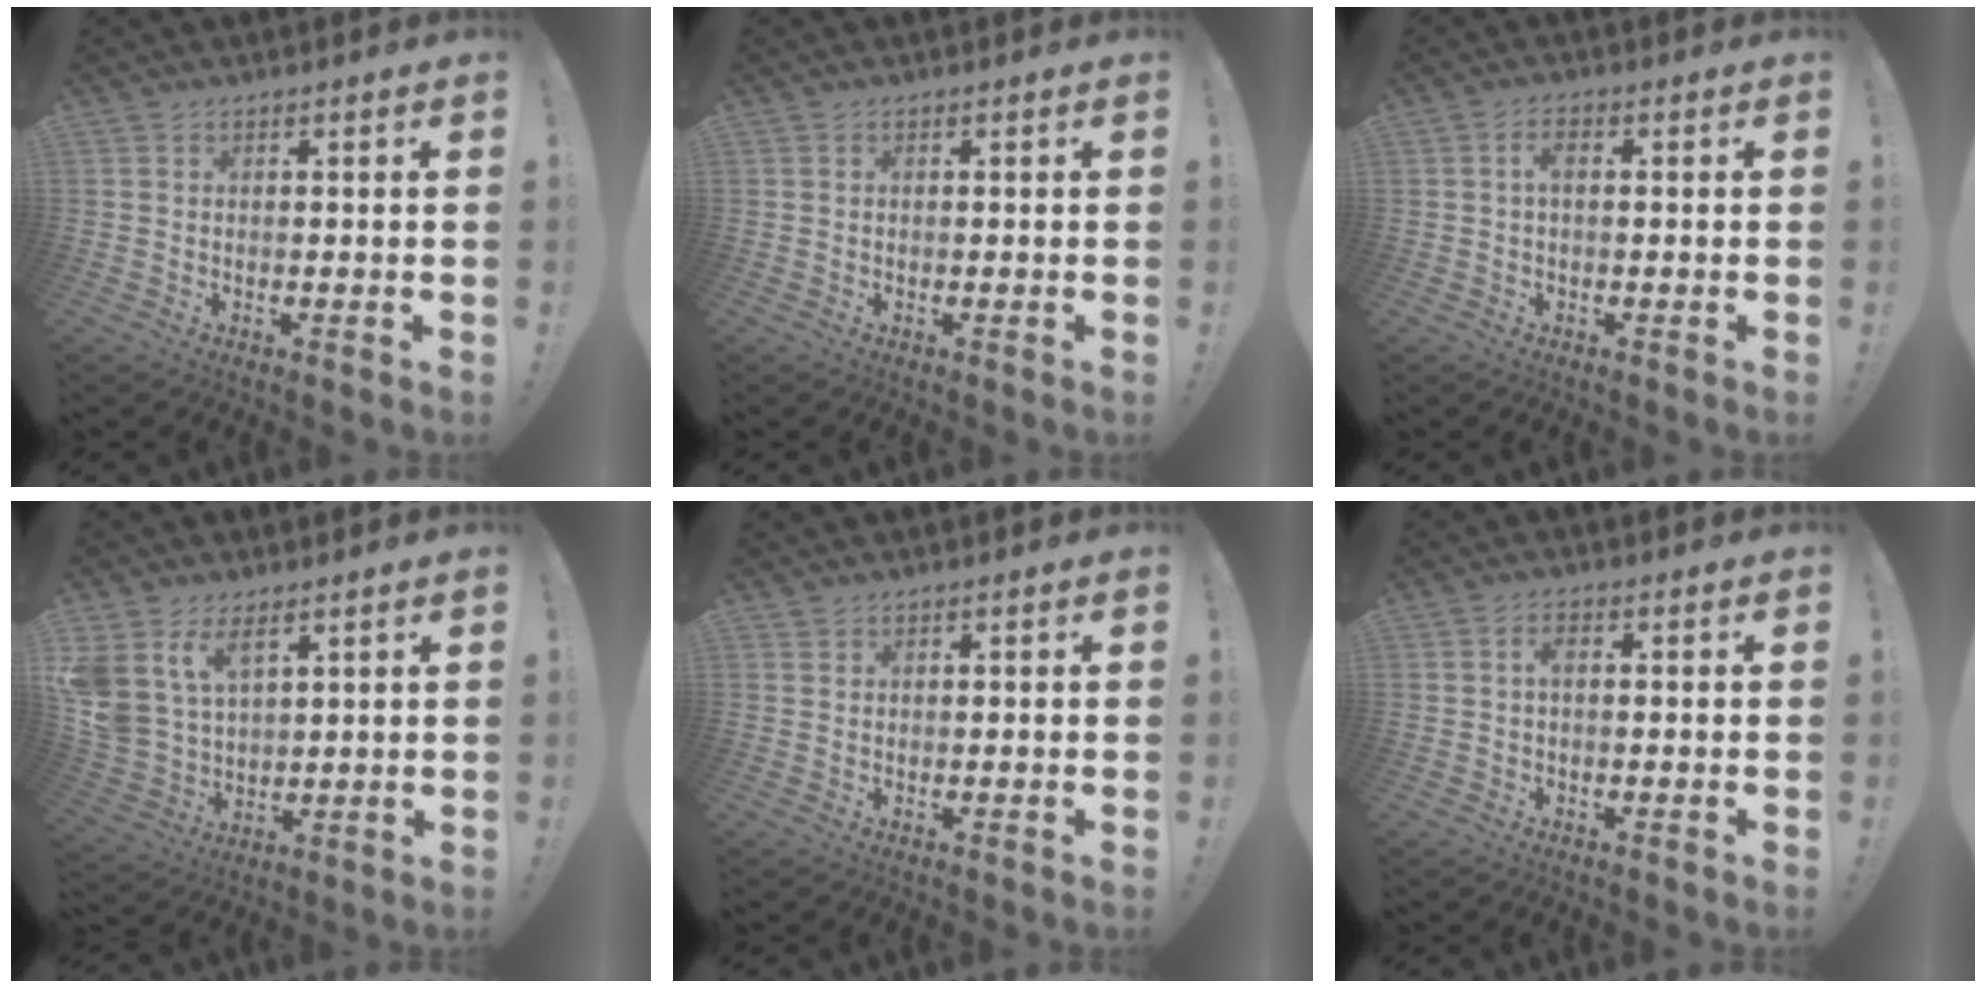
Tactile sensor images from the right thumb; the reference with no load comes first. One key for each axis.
{"total": 0.0}
{"total": 2.8, "fx": 0.1, "fy": 1.3, "fz": 2.4, "tx": -0.042, "ty": 0.008, "tz": -0.001}
{"total": 10.3, "fx": 6.1, "fy": 6.3, "fz": 5.2, "tx": -0.120, "ty": -0.033, "tz": 0.124}
{"total": 0.6, "fx": 0.5, "fy": 0.3, "fz": 0.1, "tx": -0.002, "ty": 0.000, "tz": 0.011}
{"total": 2.0, "fx": -0.1, "fy": 0.8, "fz": 1.8, "tx": -0.029, "ty": 0.006, "tz": -0.006}